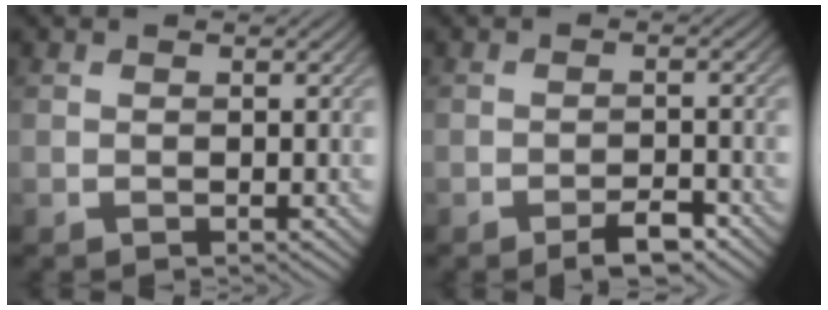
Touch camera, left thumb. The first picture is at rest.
{"total": 3.1, "force": [-2.2, 0.8, 2.0], "torque": [-0.030, 0.005, -0.038]}